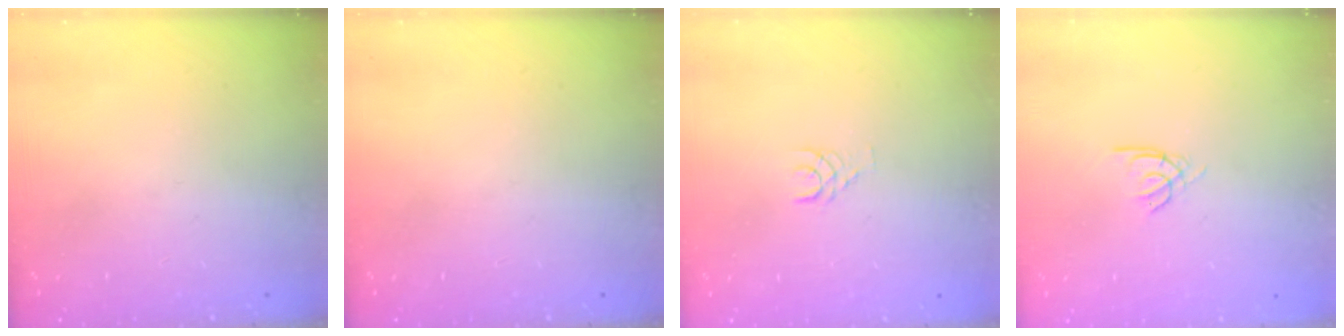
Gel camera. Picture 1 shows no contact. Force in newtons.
{"total": 0.0}
{"total": 3.7, "press": 3.7, "slide": 0.4}
{"total": 2.2, "press": 2.2, "slide": 0.2}